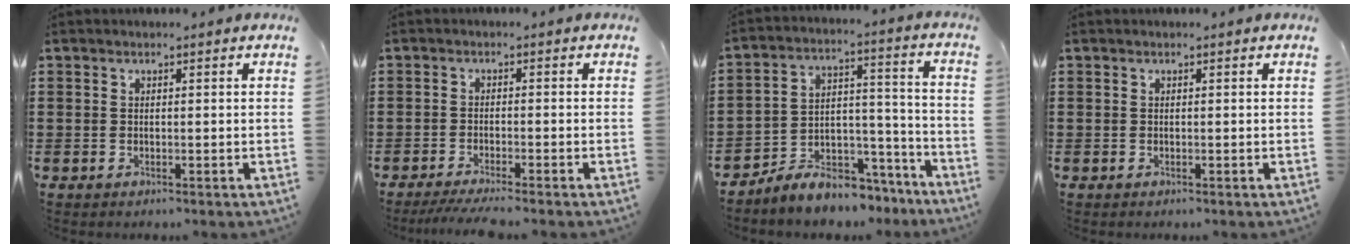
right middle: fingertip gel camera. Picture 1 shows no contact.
{"total": 3.0, "force": [-2.7, -0.2, 1.5], "torque": [-0.031, -0.010, -0.051]}
{"total": 7.3, "force": [-7.0, 1.8, 1.4], "torque": [-0.021, 0.021, -0.131]}
{"total": 0.0}